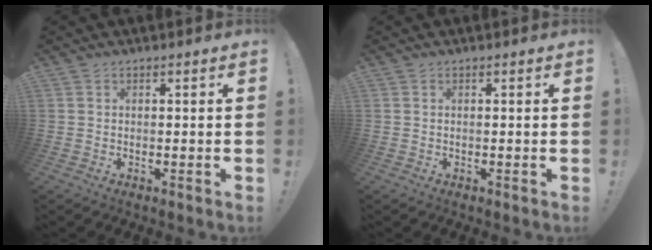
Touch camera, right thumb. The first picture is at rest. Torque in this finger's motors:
{"motor_torque": [-0.06, -0.06, 0.06, 0.02, 0.02]}